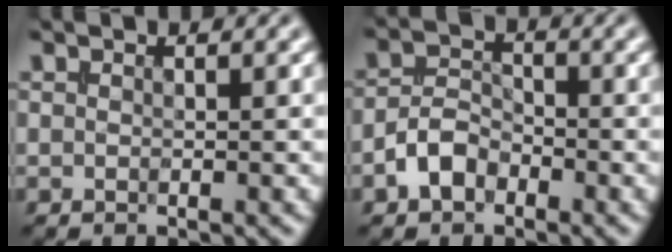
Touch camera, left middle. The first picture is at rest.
{"total": 3.0, "force": [-1.7, 1.9, 1.5], "torque": [-0.024, 0.010, -0.039]}